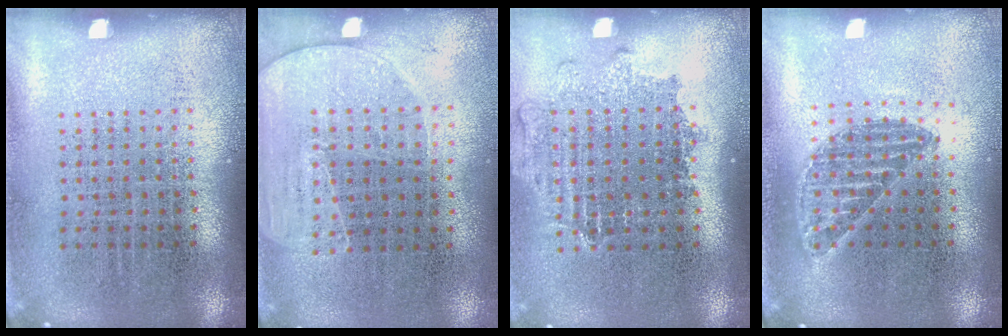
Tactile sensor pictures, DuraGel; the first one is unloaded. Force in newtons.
{"total": 1.6, "press": 1.4, "slide": 0.8}
{"total": 1.0, "press": 1.0, "slide": 0.4}
{"total": 1.1, "press": 1.0, "slide": 0.4}